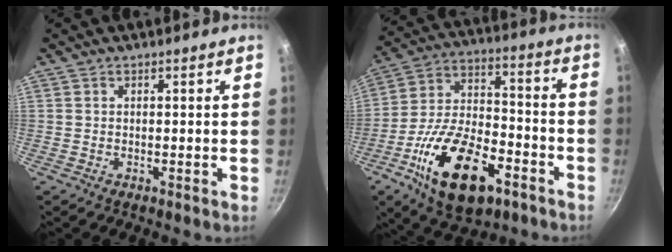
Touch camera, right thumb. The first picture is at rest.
{"total": 22.0, "force": [-10.3, 11.1, 15.9], "torque": [-0.264, 0.044, -0.177]}